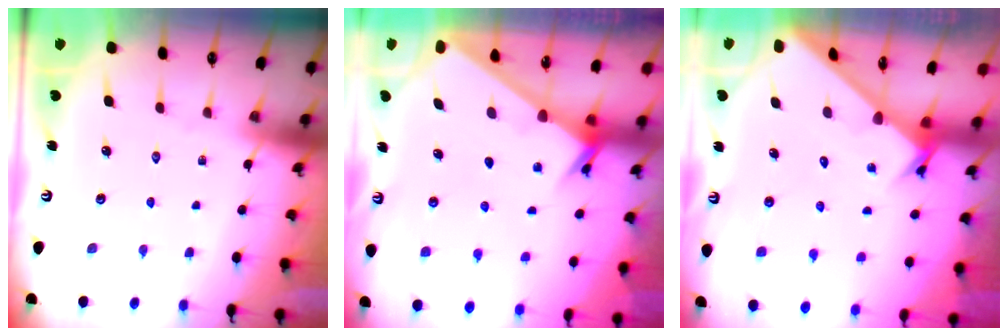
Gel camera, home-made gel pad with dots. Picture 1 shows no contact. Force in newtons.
{"total": 2.4, "press": 2.4, "slide": 0.2}
{"total": 2.6, "press": 2.6, "slide": 0.3}